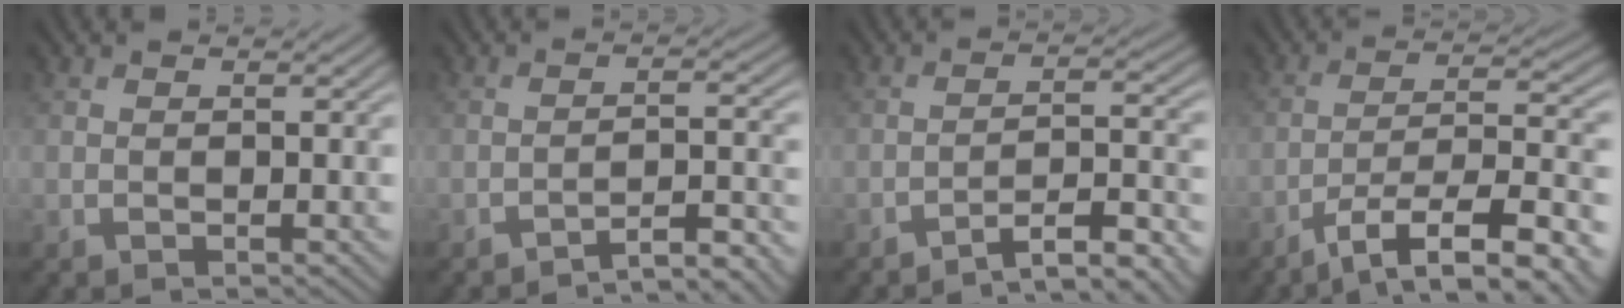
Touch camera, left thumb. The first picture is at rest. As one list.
[{"total": 4.7, "force": [-3.9, 0.6, 2.5], "torque": [-0.028, 0.018, -0.067]}, {"total": 6.7, "force": [-5.3, 1.1, 4.0], "torque": [-0.051, 0.018, -0.088]}, {"total": 11.6, "force": [-7.2, 3.2, 8.4], "torque": [-0.149, -0.005, -0.110]}]